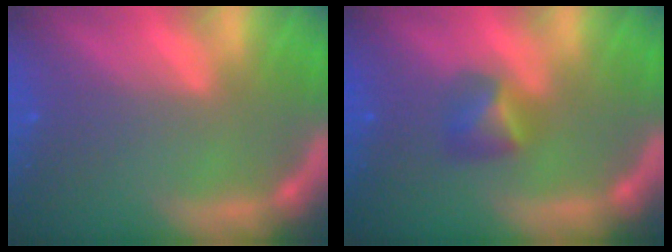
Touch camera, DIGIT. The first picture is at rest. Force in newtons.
{"total": 2.4}